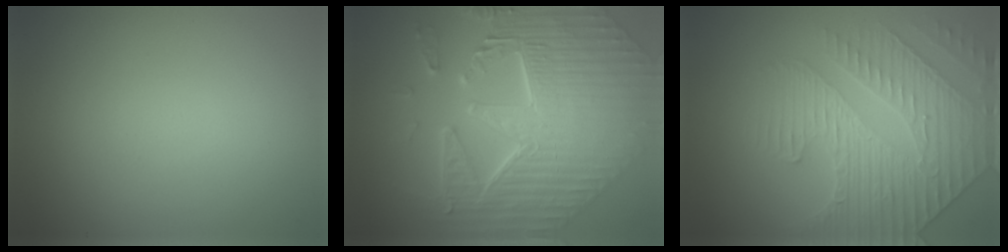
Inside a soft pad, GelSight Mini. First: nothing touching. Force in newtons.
{"total": 10.4, "press": 7.3, "slide": 7.4}
{"total": 4.2, "press": 4.1, "slide": 0.6}